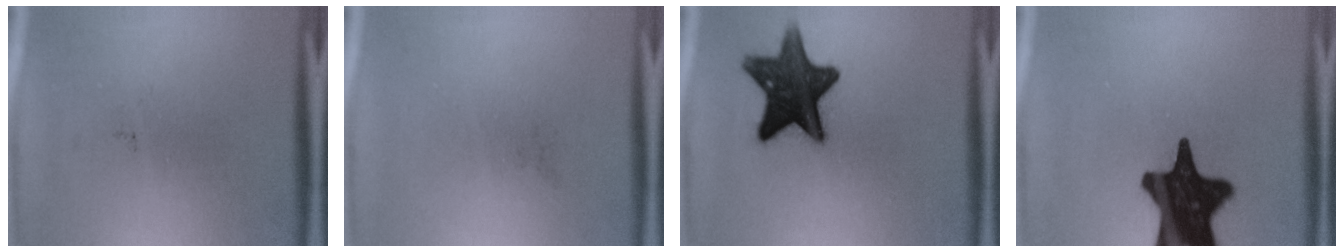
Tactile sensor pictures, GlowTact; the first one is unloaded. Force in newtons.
{"total": 0.0}
{"total": 13.7}
{"total": 19.5}